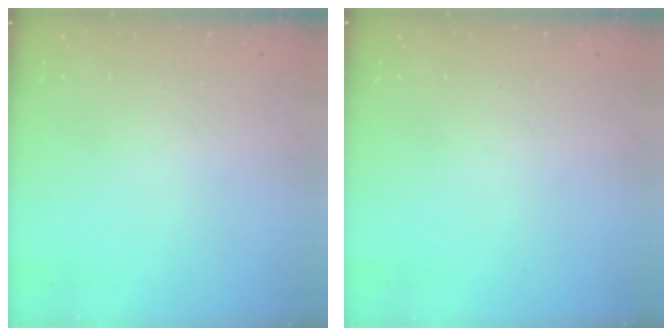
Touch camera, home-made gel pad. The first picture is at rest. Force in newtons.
{"total": 0.0}